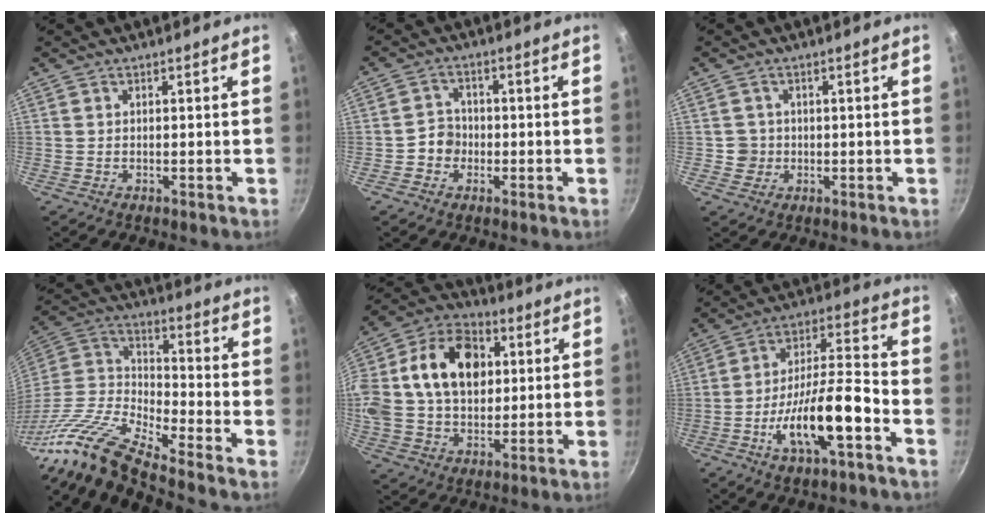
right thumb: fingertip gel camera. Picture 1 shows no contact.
{"total": 4.0, "force": [-1.2, 3.6, 1.3], "torque": [0.008, 0.017, -0.025]}
{"total": 2.7, "force": [-0.1, 2.7, 0.3], "torque": [0.017, 0.007, 0.000]}
{"total": 19.1, "force": [-15.2, 4.1, 10.8], "torque": [-0.183, 0.073, -0.316]}
{"total": 26.0, "force": [5.0, 18.4, 17.7], "torque": [-0.337, 0.037, 0.076]}
{"total": 15.6, "force": [-6.4, 4.7, 13.5], "torque": [-0.223, 0.047, -0.114]}